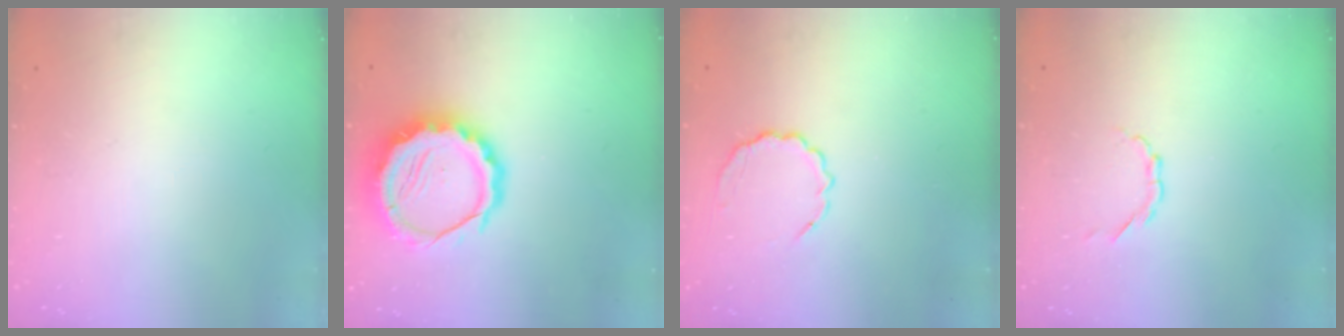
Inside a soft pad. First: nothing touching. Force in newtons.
{"total": 13.5, "press": 13.1, "slide": 3.3}
{"total": 5.4, "press": 5.2, "slide": 1.5}
{"total": 2.9, "press": 2.7, "slide": 1.1}